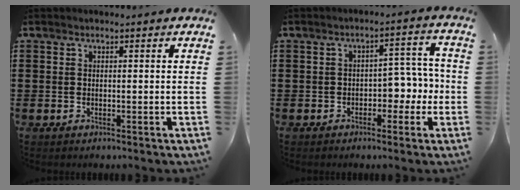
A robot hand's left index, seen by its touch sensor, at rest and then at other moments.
{"total": 4.5, "force": [-1.4, 2.9, 3.1], "torque": [-0.046, 0.004, -0.037]}